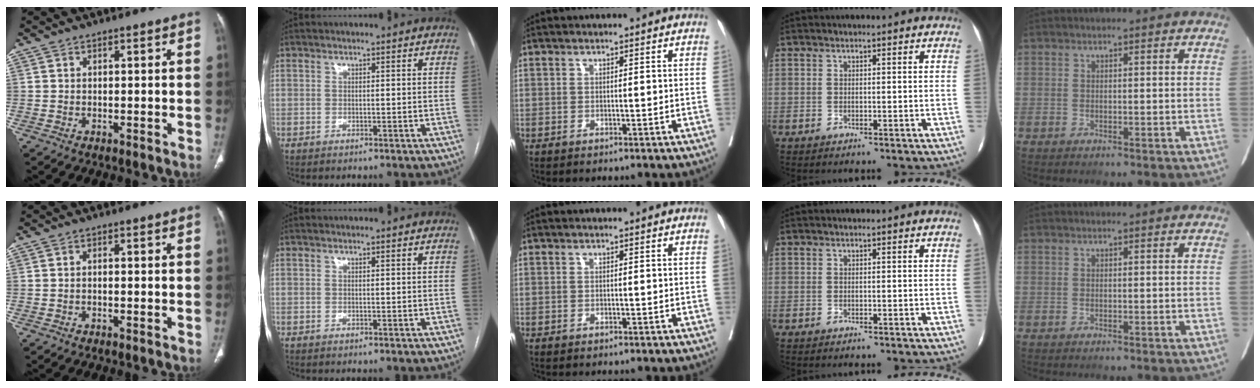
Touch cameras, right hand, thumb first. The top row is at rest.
{"thumb": {"total": 0.5, "force": [-0.2, 0.3, 0.4], "torque": [-0.005, 0.001, -0.008]}}